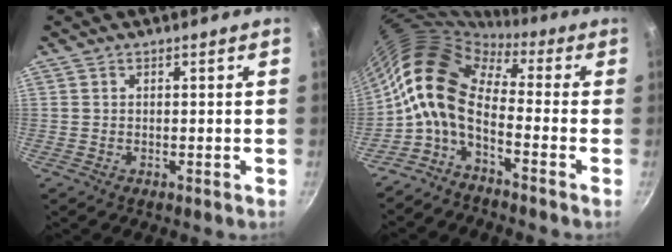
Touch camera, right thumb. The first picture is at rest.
{"total": 11.8, "force": [-2.3, 6.2, 9.7], "torque": [-0.170, 0.035, -0.065]}